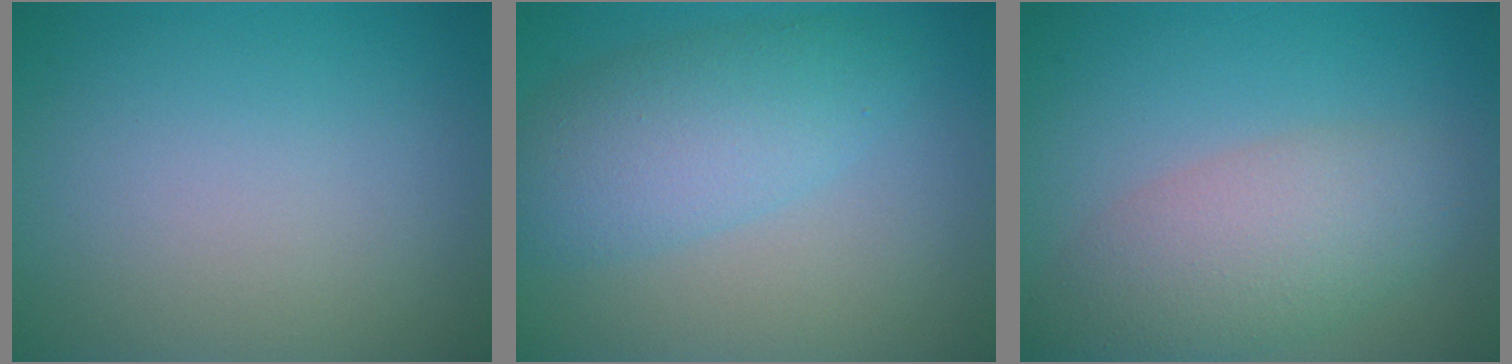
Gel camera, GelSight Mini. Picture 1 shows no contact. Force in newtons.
{"total": 4.9, "press": 4.9, "slide": 0.1}
{"total": 5.4, "press": 5.4, "slide": 0.2}